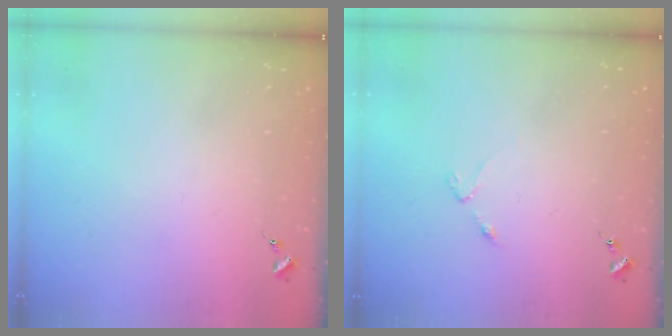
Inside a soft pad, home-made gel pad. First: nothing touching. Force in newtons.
{"total": 2.5, "press": 2.4, "slide": 0.4}